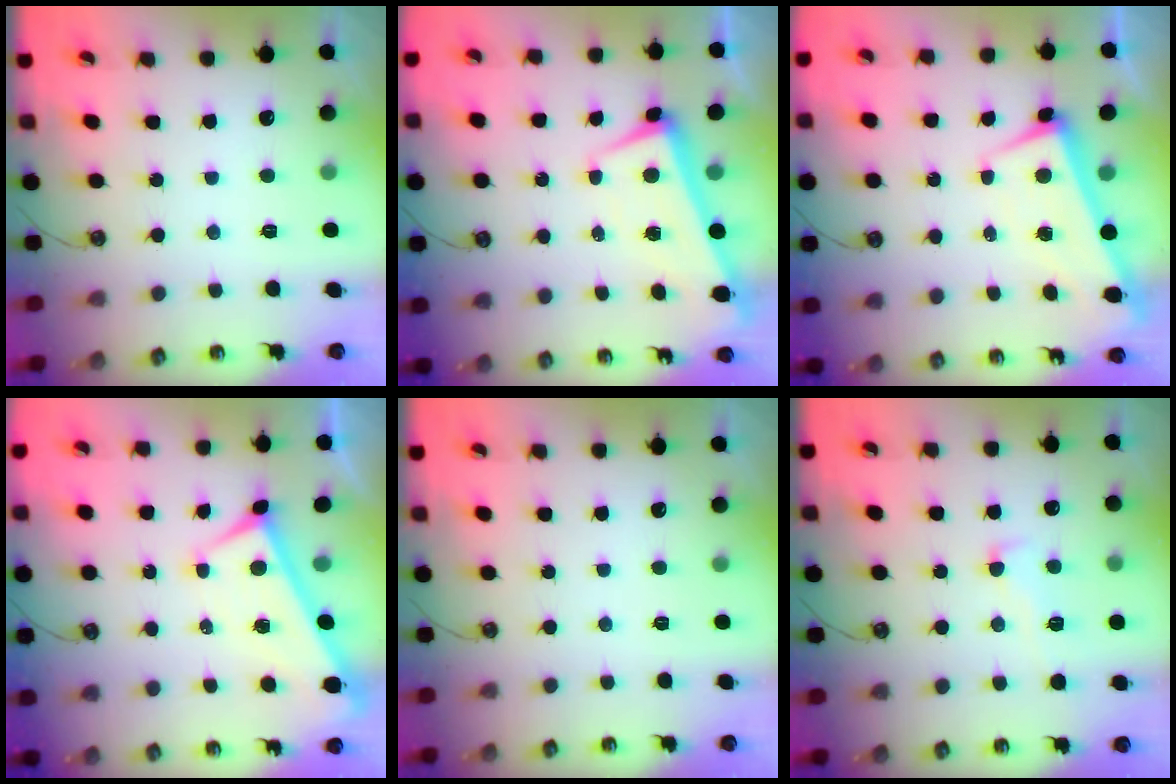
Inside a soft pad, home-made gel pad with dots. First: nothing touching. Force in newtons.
{"total": 2.0, "press": 1.8, "slide": 0.8}
{"total": 1.5, "press": 0.5, "slide": 1.4}
{"total": 1.9, "press": 1.8, "slide": 0.6}
{"total": 0.0}
{"total": 0.8, "press": 0.1, "slide": 0.8}